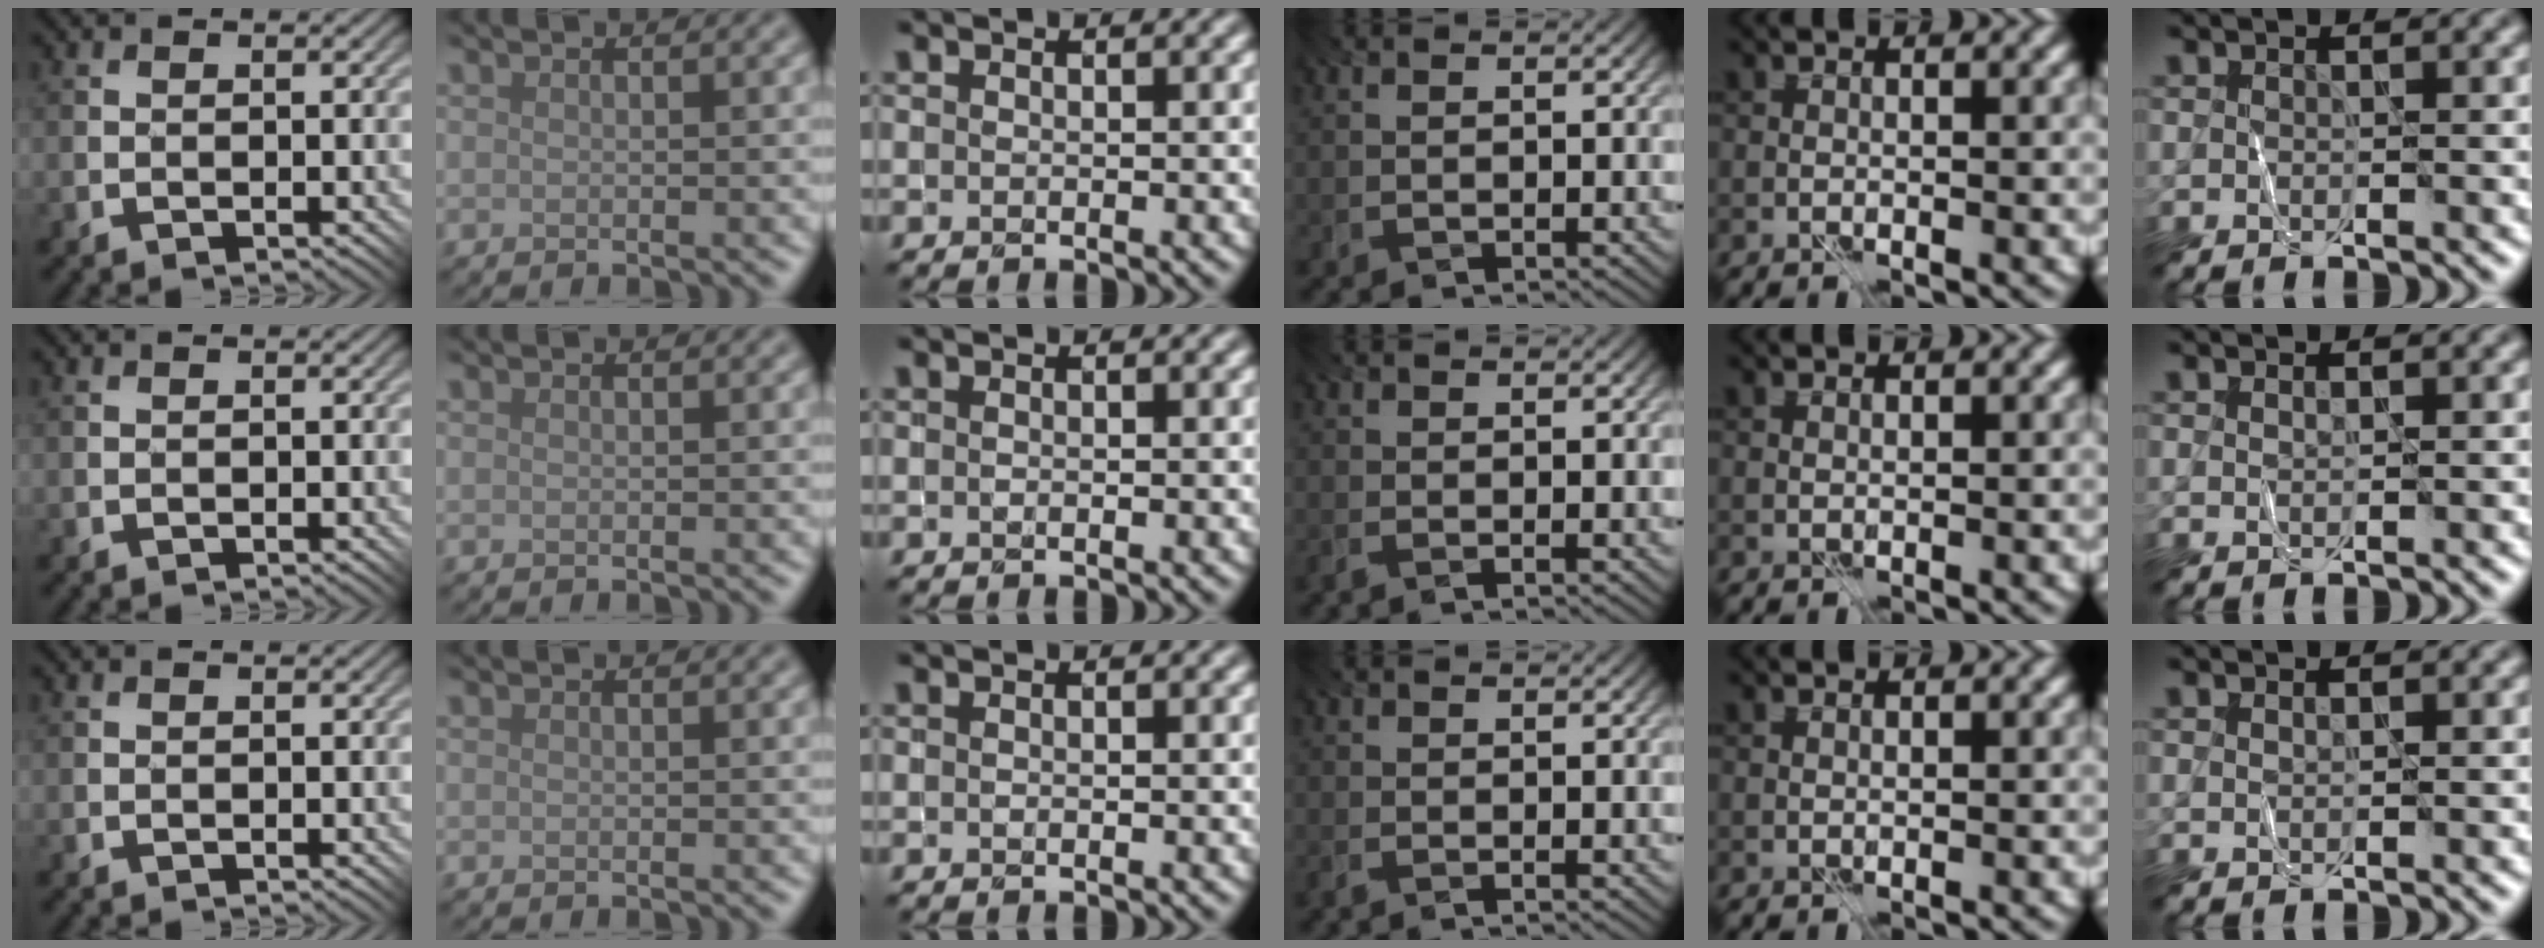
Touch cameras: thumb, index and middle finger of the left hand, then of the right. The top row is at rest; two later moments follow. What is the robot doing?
{"motion": "fold", "object": "shorts"}